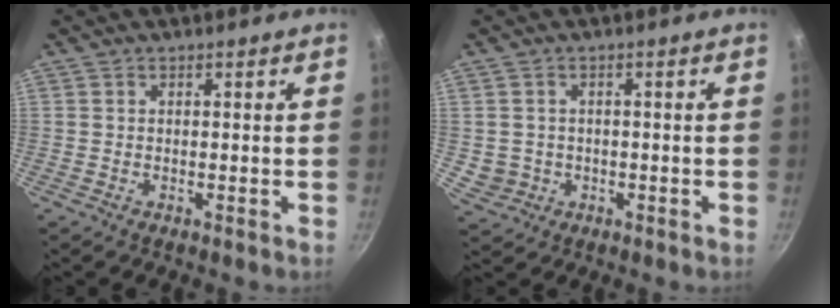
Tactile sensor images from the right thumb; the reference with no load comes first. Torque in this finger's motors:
{"motor_torque": [0.25, 0.05, -0.20, 0.06, -0.05]}